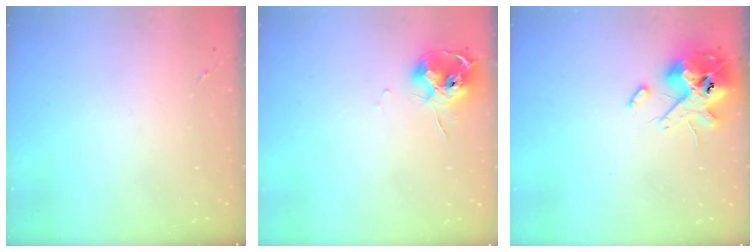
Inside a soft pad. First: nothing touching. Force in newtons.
{"total": 10.6, "press": 10.5, "slide": 0.8}
{"total": 14.3, "press": 14.0, "slide": 2.5}